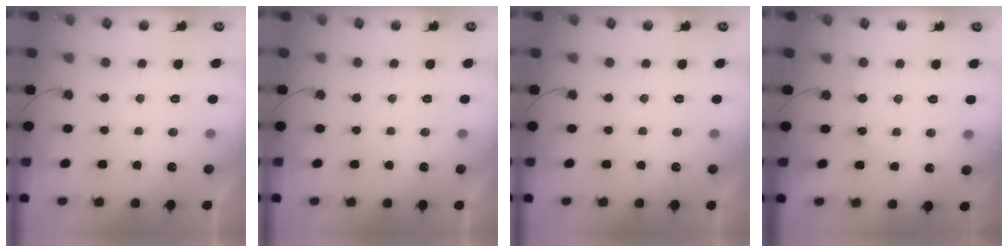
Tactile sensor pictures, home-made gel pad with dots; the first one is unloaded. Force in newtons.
{"total": 0.0}
{"total": 0.0}
{"total": 3.3, "press": 3.3, "slide": 0.4}